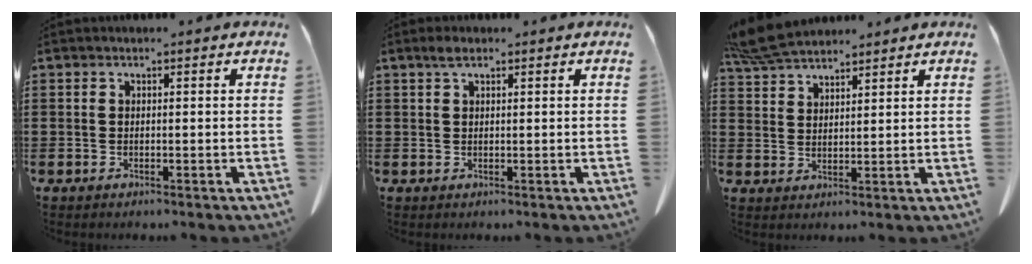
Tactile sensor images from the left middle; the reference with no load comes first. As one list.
[{"total": 1.5, "force": [0.9, 0.7, 1.0], "torque": [-0.025, 0.003, 0.017]}, {"total": 6.6, "force": [5.9, 1.3, 2.7], "torque": [-0.072, -0.012, 0.114]}]